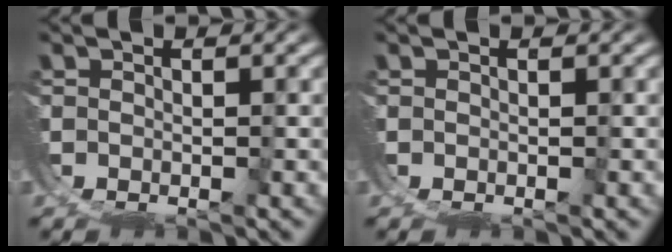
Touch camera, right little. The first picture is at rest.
{"total": 0.0}